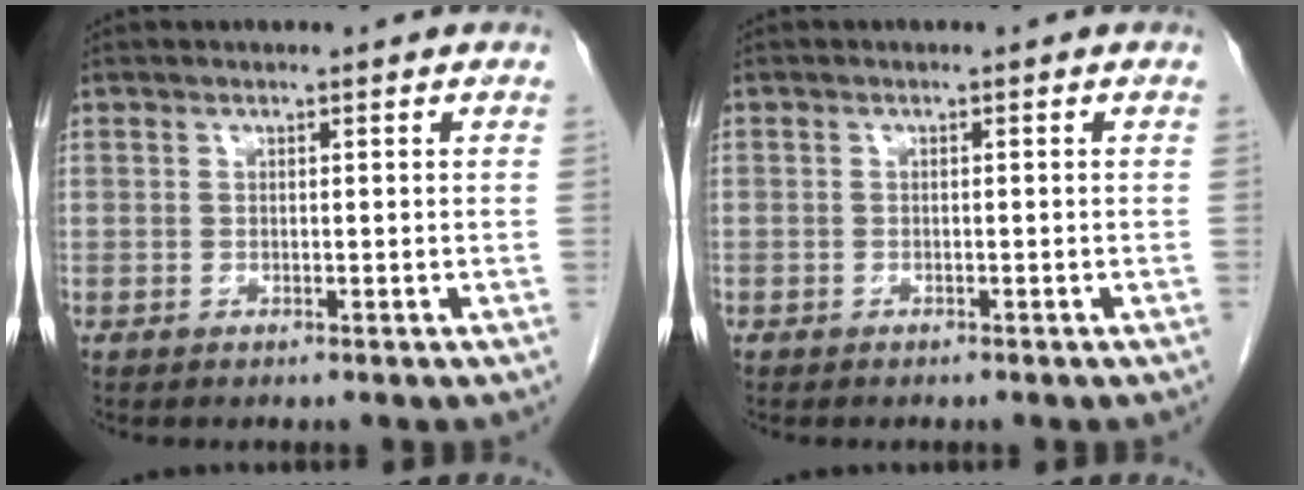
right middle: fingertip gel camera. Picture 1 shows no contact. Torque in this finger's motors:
{"motor_torque": [2.14, 0.00, 1.05, -0.01]}